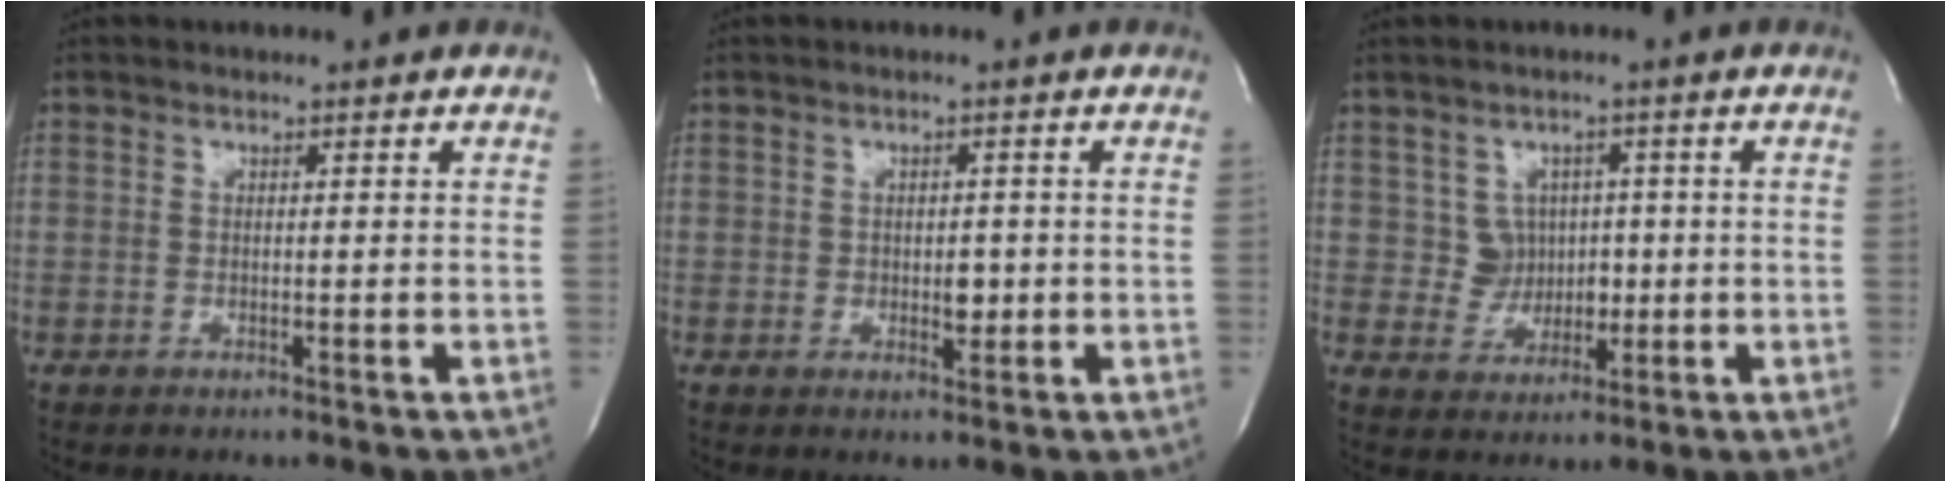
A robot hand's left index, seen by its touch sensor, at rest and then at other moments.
{"total": 2.1, "force": [-0.5, 1.4, 1.5], "torque": [-0.017, 0.000, -0.003]}
{"total": 4.2, "force": [0.3, 4.2, 0.6], "torque": [0.000, 0.012, 0.010]}